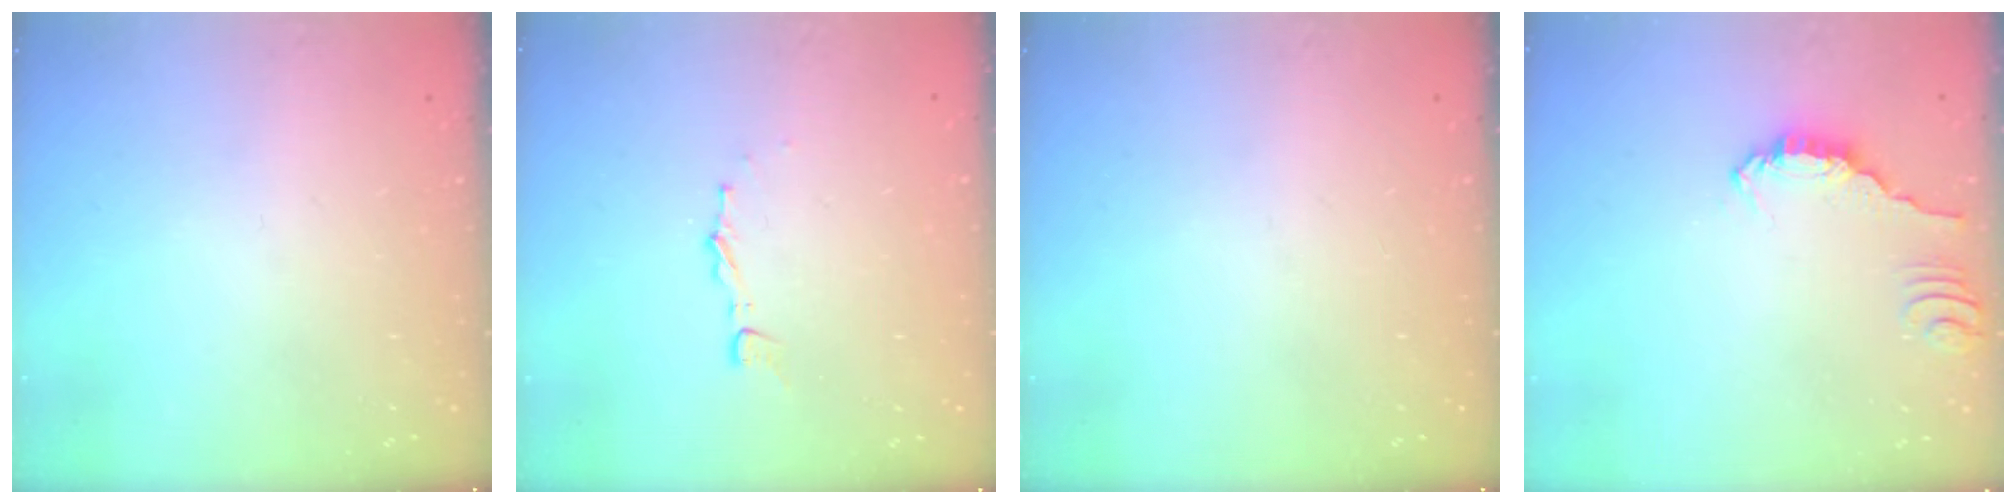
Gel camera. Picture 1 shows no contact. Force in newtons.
{"total": 2.6, "press": 2.6, "slide": 0.2}
{"total": 0.0}
{"total": 1.4, "press": 1.4, "slide": 0.3}